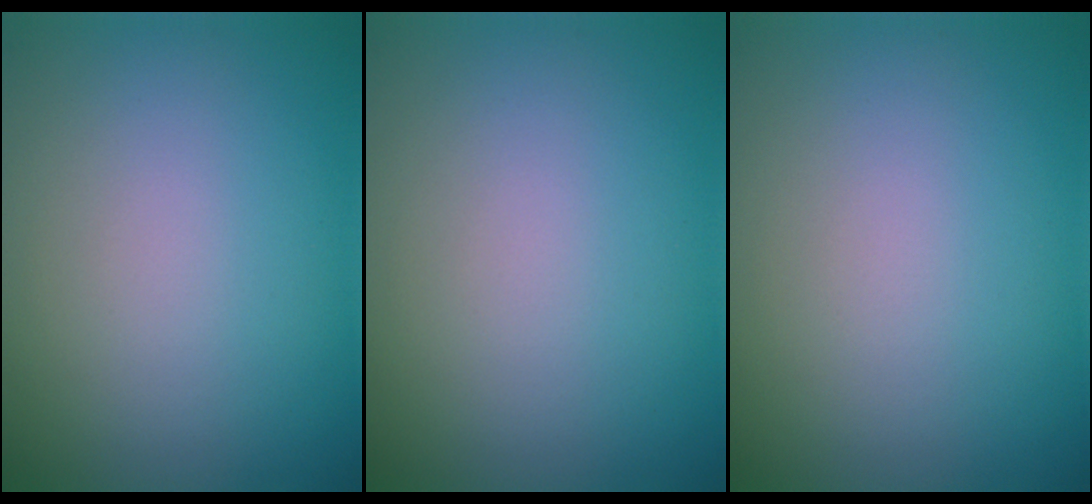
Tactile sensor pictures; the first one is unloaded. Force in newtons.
{"total": 0.0}
{"total": 0.0}